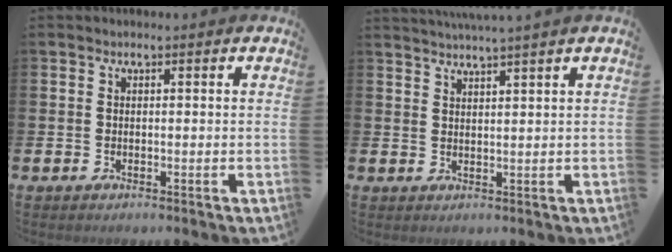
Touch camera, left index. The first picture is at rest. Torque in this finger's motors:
{"motor_torque": [0.92, -1.22, 0.64, 0.11]}